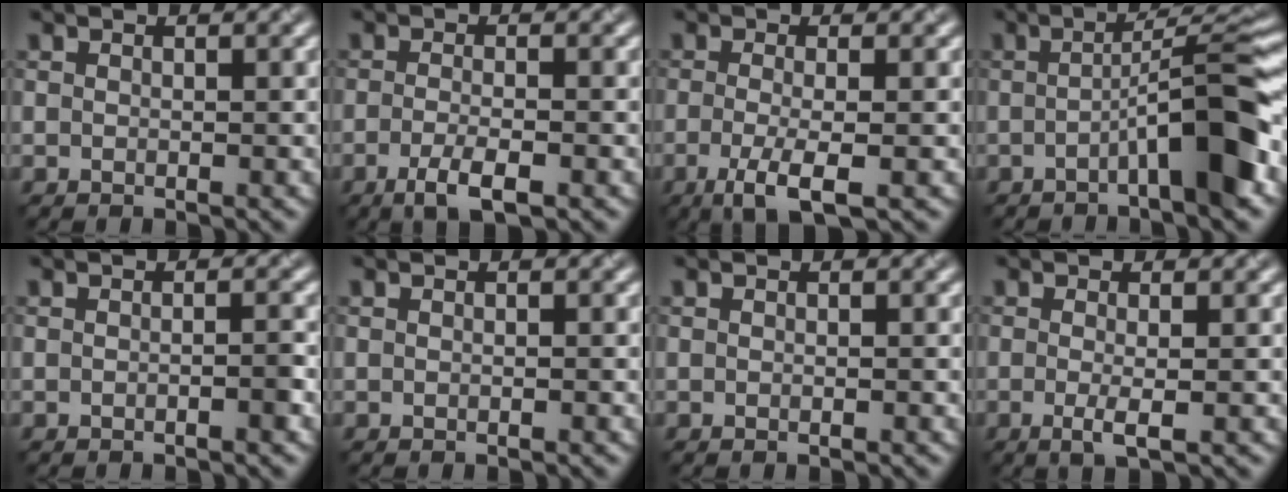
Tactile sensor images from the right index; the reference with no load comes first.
{"total": 3.0, "force": [-2.0, 0.6, 2.2], "torque": [-0.043, 0.005, -0.029]}
{"total": 3.8, "force": [-1.8, 0.7, 3.2], "torque": [-0.065, -0.001, -0.027]}
{"total": 7.6, "force": [-2.6, 0.9, 7.1], "torque": [-0.093, 0.025, -0.047]}
{"total": 1.6, "force": [-0.7, 0.6, 1.3], "torque": [-0.003, 0.003, -0.015]}
{"total": 0.5, "force": [-0.1, 0.3, 0.4], "torque": [0.002, 0.001, -0.005]}
{"total": 0.0}
{"total": 1.6, "force": [-0.8, 0.0, 1.4], "torque": [-0.033, -0.003, -0.007]}